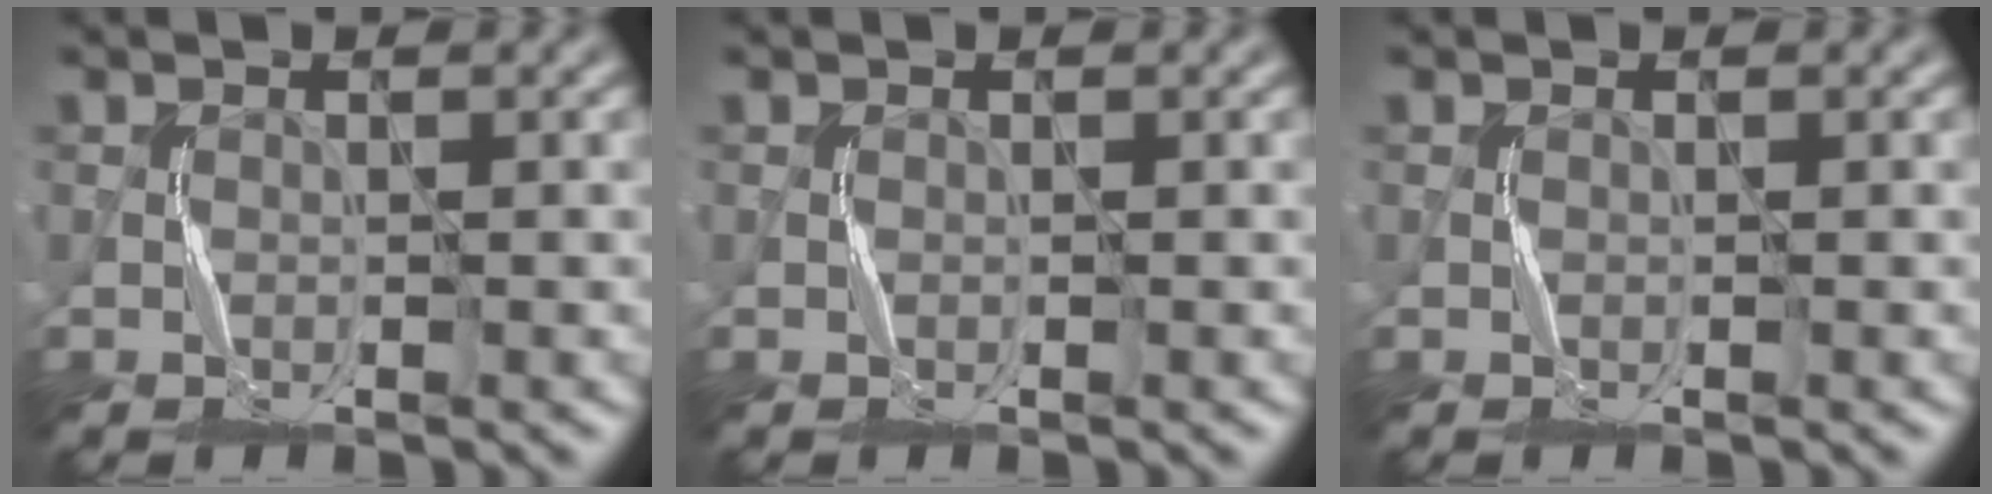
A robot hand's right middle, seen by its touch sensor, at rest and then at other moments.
{"total": 0.0}
{"total": 0.0}